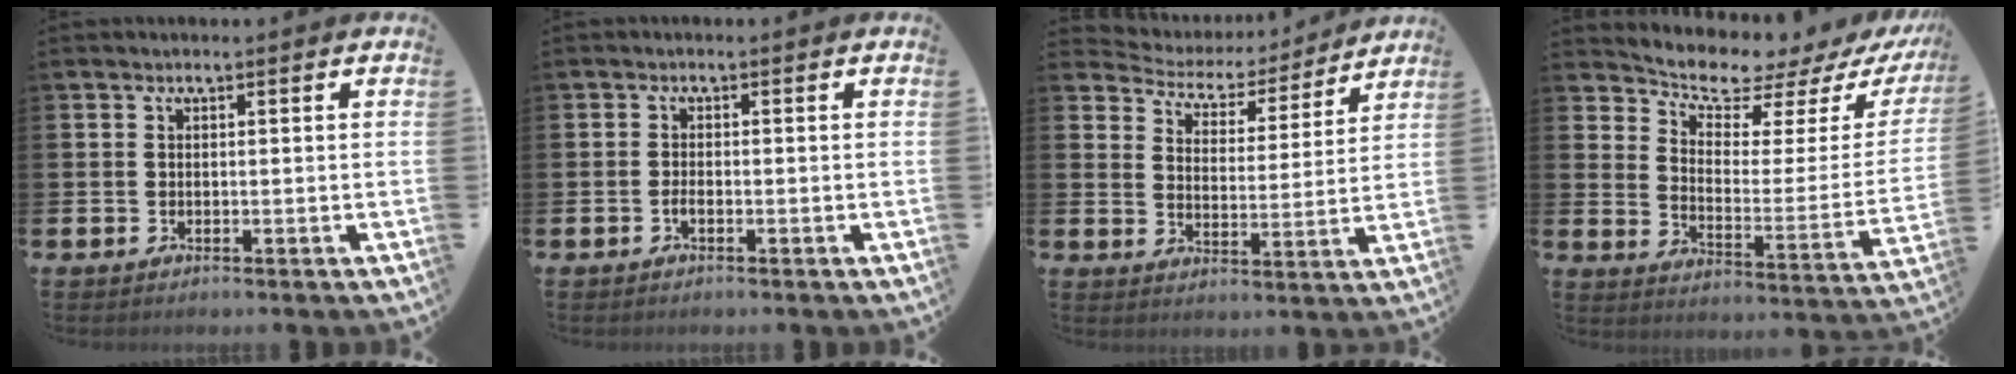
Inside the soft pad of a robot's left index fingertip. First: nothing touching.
{"total": 0.9, "force": [-0.6, 0.3, 0.6], "torque": [-0.017, -0.002, -0.010]}
{"total": 4.6, "force": [4.3, 1.7, 0.2], "torque": [-0.037, -0.037, 0.068]}
{"total": 6.6, "force": [6.3, 1.5, 1.4], "torque": [-0.051, -0.060, 0.101]}